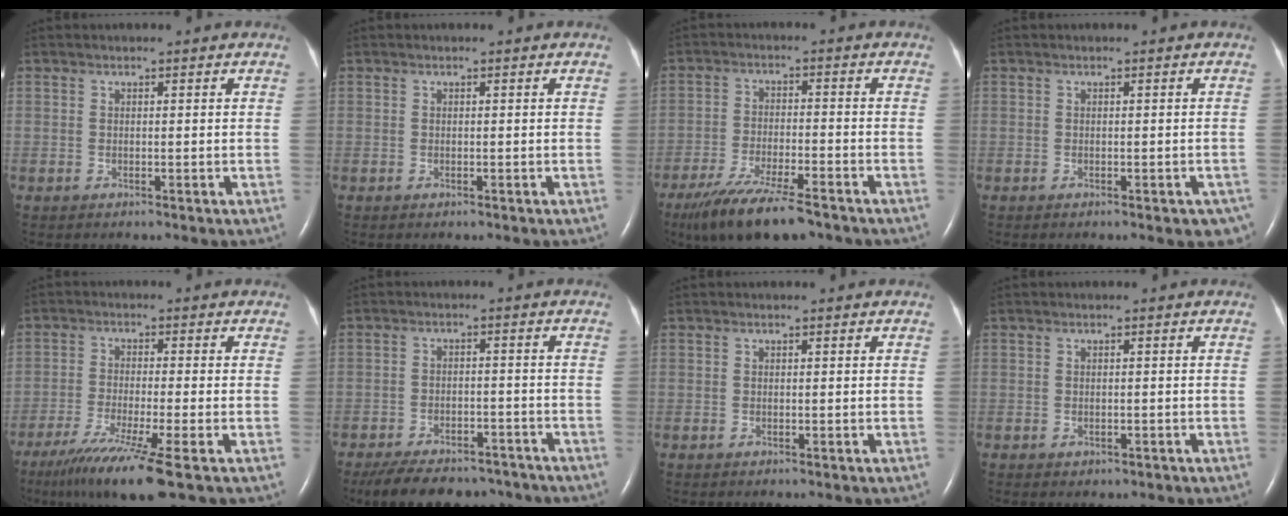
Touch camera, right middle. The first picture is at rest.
{"total": 0.0}
{"total": 11.8, "force": [-8.9, 2.0, 7.5], "torque": [-0.135, -0.030, -0.150]}
{"total": 4.0, "force": [-2.7, 1.5, 2.4], "torque": [-0.007, -0.002, -0.033]}
{"total": 10.1, "force": [-6.4, -0.9, 7.7], "torque": [-0.138, -0.034, -0.109]}
{"total": 14.2, "force": [-11.8, 5.6, 5.5], "torque": [-0.111, -0.002, -0.163]}
{"total": 0.0}
{"total": 0.8, "force": [-0.4, 0.7, 0.3], "torque": [-0.005, 0.001, 0.001]}